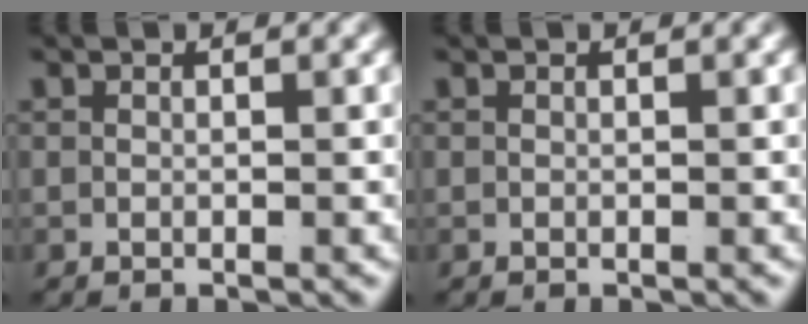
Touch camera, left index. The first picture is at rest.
{"total": 0.0}